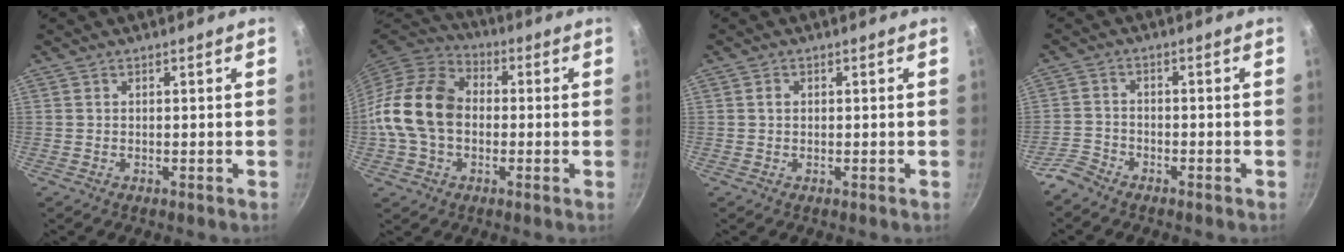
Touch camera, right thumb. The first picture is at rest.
{"total": 16.3, "force": [-0.9, 12.0, 11.1], "torque": [-0.186, 0.032, -0.033]}
{"total": 1.3, "force": [0.3, 1.0, 0.7], "torque": [-0.011, 0.005, 0.004]}
{"total": 3.9, "force": [-3.2, 1.9, 1.0], "torque": [-0.020, 0.030, -0.068]}